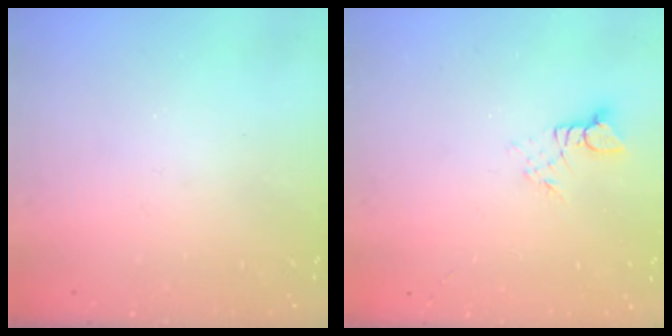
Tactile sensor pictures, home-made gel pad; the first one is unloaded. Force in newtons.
{"total": 3.0, "press": 3.0, "slide": 0.2}